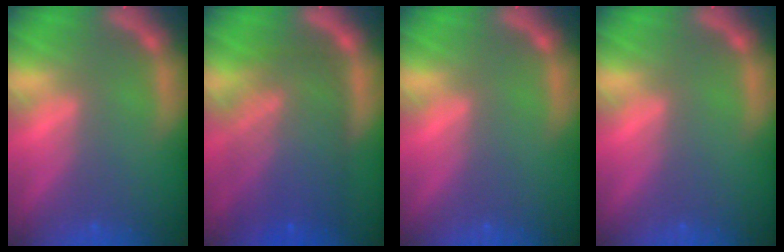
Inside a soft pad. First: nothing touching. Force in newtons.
{"total": 10.1}
{"total": 0.0}
{"total": 0.0}